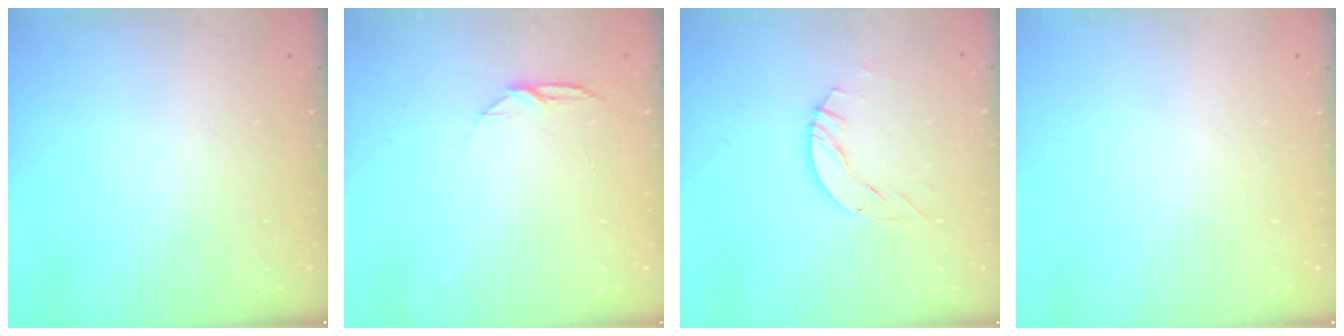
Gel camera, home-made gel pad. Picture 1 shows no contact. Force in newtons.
{"total": 4.8, "press": 4.8, "slide": 0.6}
{"total": 5.0, "press": 5.0, "slide": 0.2}
{"total": 0.0}